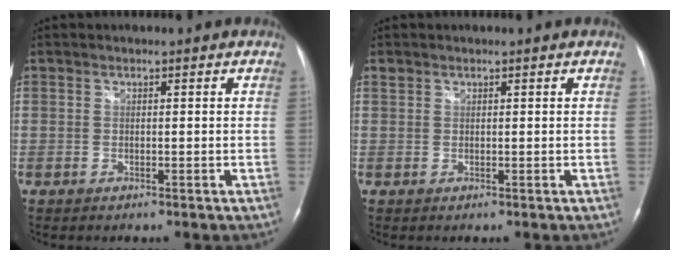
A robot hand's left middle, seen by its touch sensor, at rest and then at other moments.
{"total": 0.7, "force": [0.5, 0.5, 0.1], "torque": [-0.003, 0.010, 0.010]}